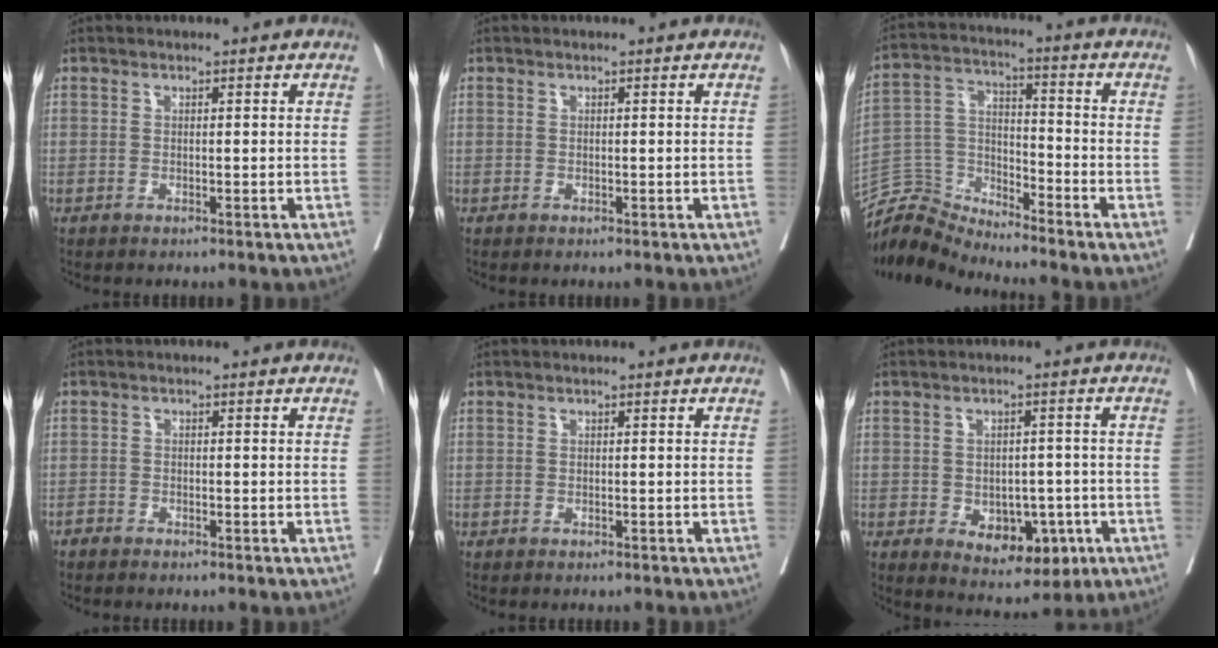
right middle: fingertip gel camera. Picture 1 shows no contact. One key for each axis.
{"total": 0.0}
{"total": 7.3, "fx": -7.1, "fy": -0.1, "fz": -1.8, "tx": 0.029, "ty": 0.035, "tz": -0.141}
{"total": 1.0, "fx": -0.9, "fy": 0.2, "fz": 0.1, "tx": -0.002, "ty": 0.001, "tz": -0.022}
{"total": 1.2, "fx": -1.1, "fy": 0.3, "fz": 0.3, "tx": -0.003, "ty": -0.002, "tz": -0.018}
{"total": 7.7, "fx": -2.4, "fy": 4.7, "fz": 5.5, "tx": -0.062, "ty": 0.002, "tz": -0.021}